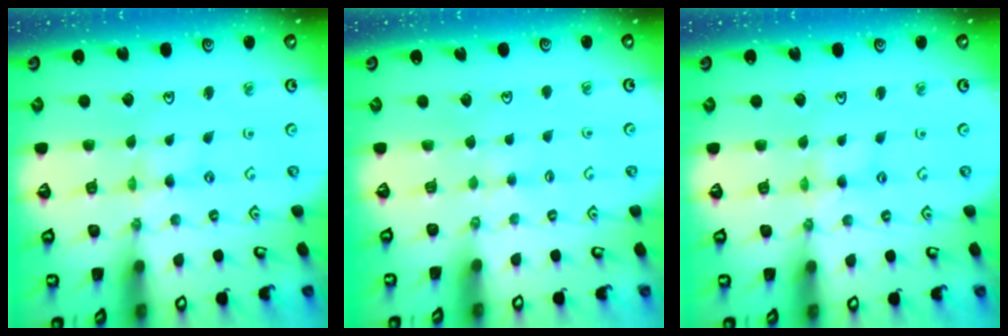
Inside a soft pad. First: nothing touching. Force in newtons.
{"total": 2.5, "press": 2.5, "slide": 0.4}
{"total": 1.4, "press": 1.4, "slide": 0.2}